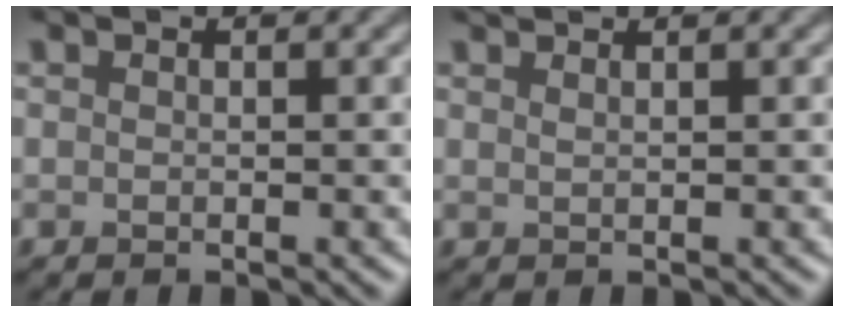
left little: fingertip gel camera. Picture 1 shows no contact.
{"total": 1.0, "force": [1.0, -0.2, 0.3], "torque": [-0.008, 0.005, 0.019]}